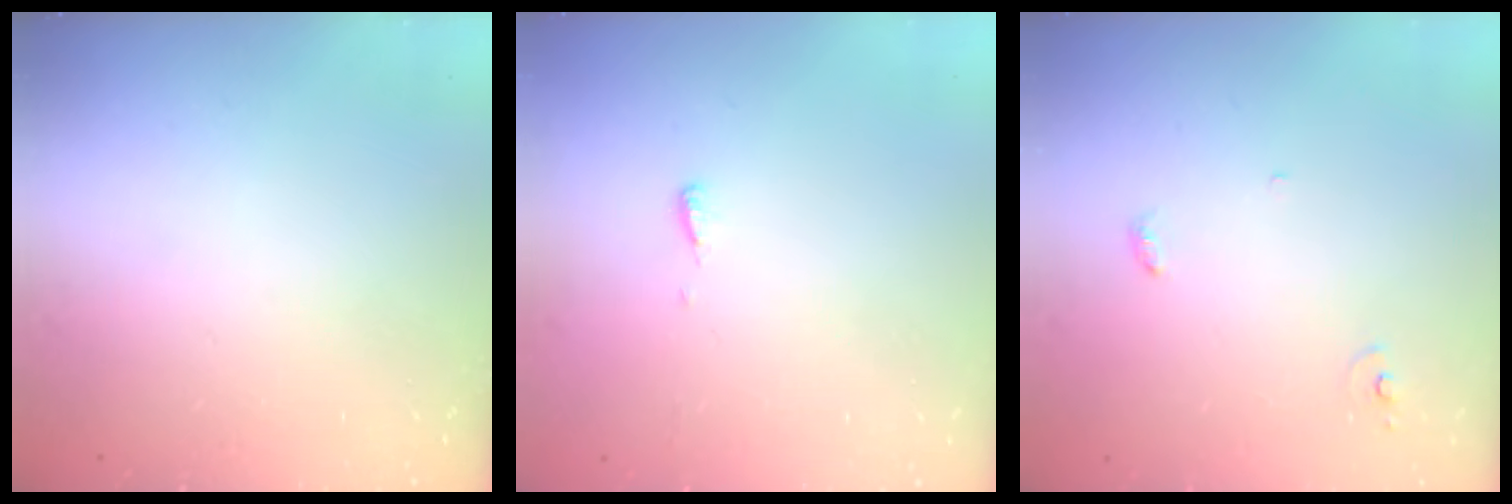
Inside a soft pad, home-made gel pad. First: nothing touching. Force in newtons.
{"total": 3.7, "press": 3.7, "slide": 0.4}
{"total": 3.6, "press": 3.6, "slide": 0.2}